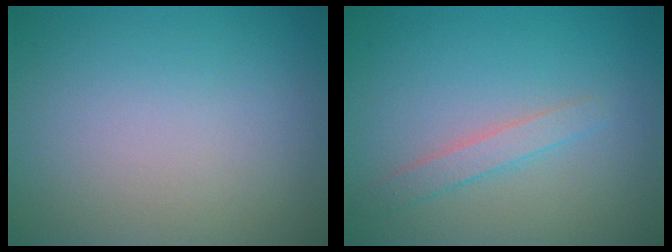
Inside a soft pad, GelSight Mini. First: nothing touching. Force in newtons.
{"total": 1.8, "press": 1.8, "slide": 0.0}